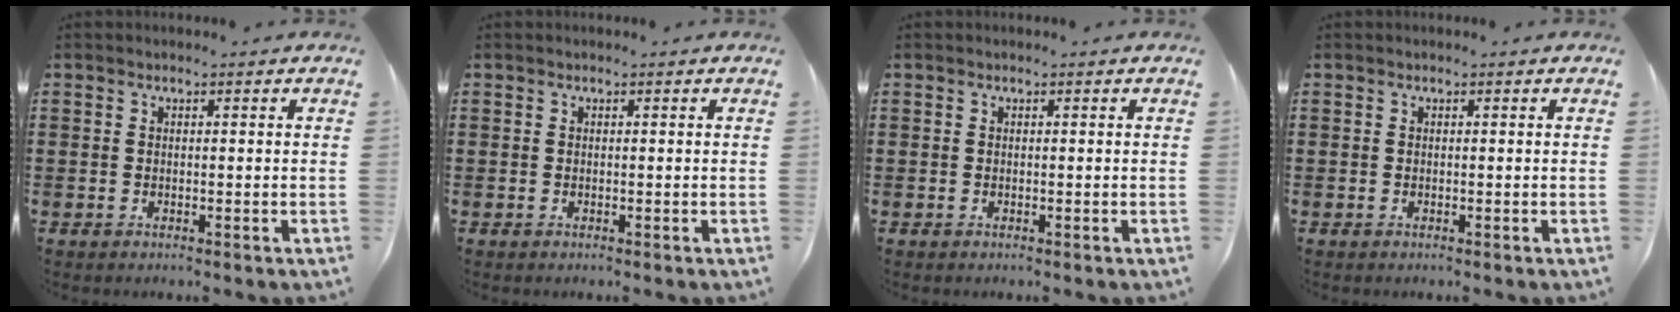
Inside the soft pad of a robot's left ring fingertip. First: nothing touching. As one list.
[{"total": 0.0}, {"total": 0.0}, {"total": 0.0}]